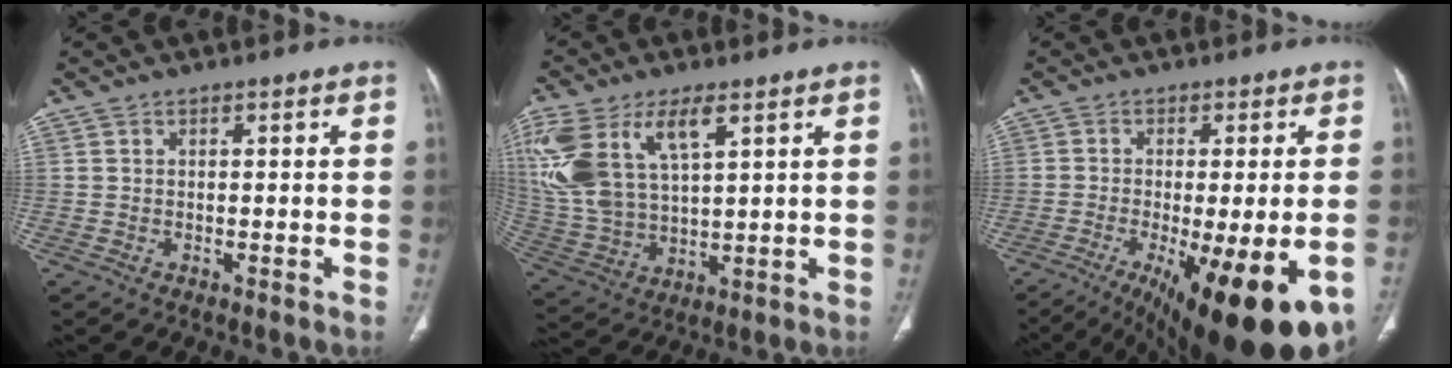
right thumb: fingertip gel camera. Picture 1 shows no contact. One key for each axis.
{"total": 18.8, "fx": 7.8, "fy": 9.2, "fz": 14.4, "tx": -0.321, "ty": -0.014, "tz": 0.159}
{"total": 21.5, "fx": -9.4, "fy": 5.9, "fz": 18.3, "tx": -0.225, "ty": -0.023, "tz": -0.125}